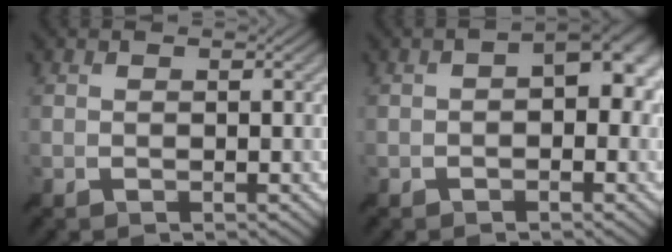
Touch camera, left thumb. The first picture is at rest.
{"total": 5.2, "force": [-0.2, 2.7, 4.5], "torque": [-0.054, 0.007, -0.007]}